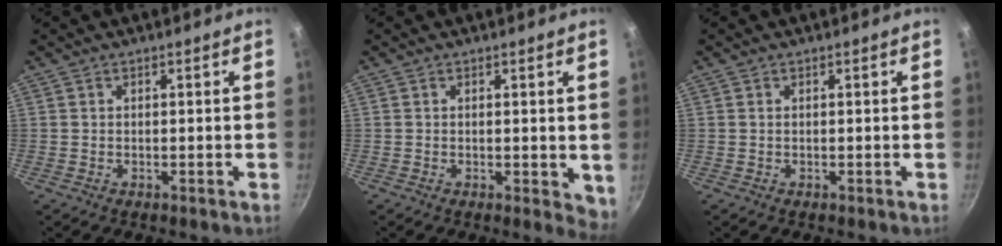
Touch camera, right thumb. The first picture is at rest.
{"total": 3.9, "force": [0.2, 1.7, 3.5], "torque": [-0.037, -0.009, 0.003]}
{"total": 0.0}